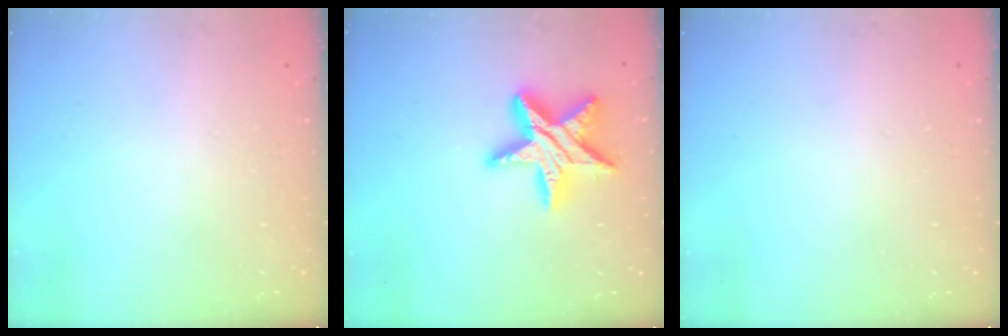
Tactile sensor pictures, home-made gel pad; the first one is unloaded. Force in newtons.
{"total": 16.1, "press": 16.1, "slide": 0.9}
{"total": 0.0}